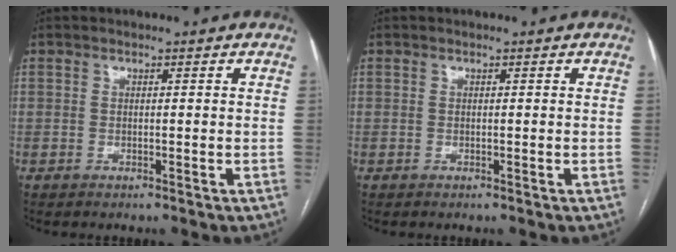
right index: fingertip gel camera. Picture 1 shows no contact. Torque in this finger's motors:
{"motor_torque": [0.00, 0.00, 0.00, 0.00]}